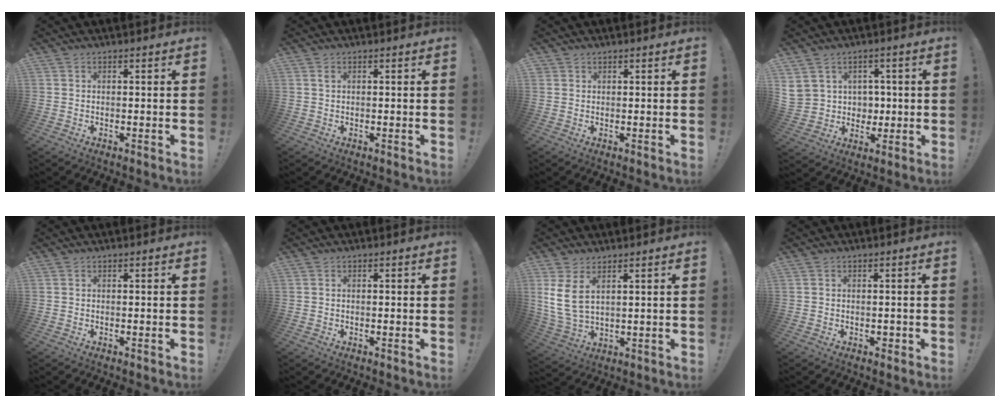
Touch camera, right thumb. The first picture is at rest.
{"total": 0.5, "force": [0.2, 0.2, 0.4], "torque": [-0.007, 0.000, 0.004]}
{"total": 0.8, "force": [0.7, 0.3, 0.0], "torque": [0.000, -0.003, 0.014]}
{"total": 7.8, "force": [3.0, 7.1, 0.9], "torque": [-0.031, -0.017, 0.071]}
{"total": 0.0}
{"total": 0.0}
{"total": 8.1, "force": [3.7, 4.0, 6.0], "torque": [-0.129, -0.021, 0.073]}
{"total": 1.4, "force": [-0.5, 1.2, 0.7], "torque": [-0.009, 0.004, -0.009]}